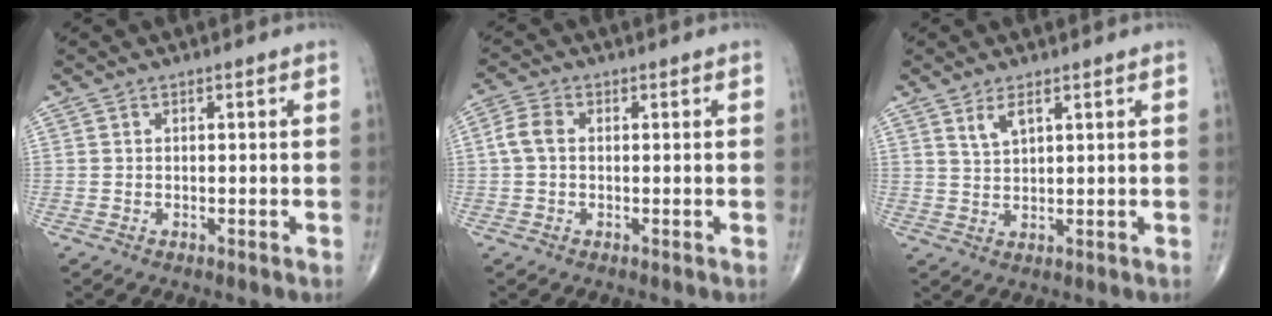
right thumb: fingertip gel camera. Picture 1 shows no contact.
{"total": 3.8, "force": [0.2, 2.6, 2.8], "torque": [-0.062, 0.011, -0.002]}
{"total": 3.3, "force": [2.0, 1.2, 2.4], "torque": [-0.045, -0.008, 0.043]}